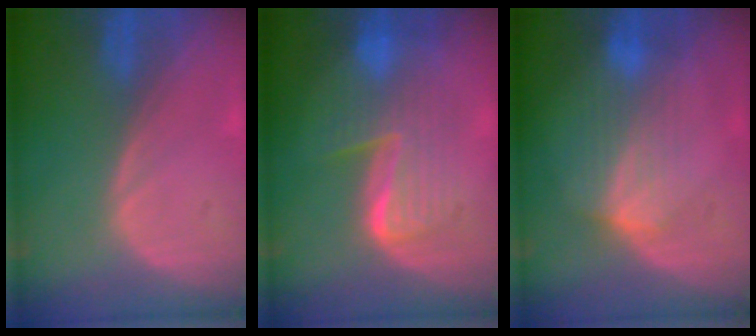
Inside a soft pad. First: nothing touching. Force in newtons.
{"total": 7.2, "press": 7.2, "slide": 0.2}
{"total": 7.1, "press": 6.4, "slide": 3.1}